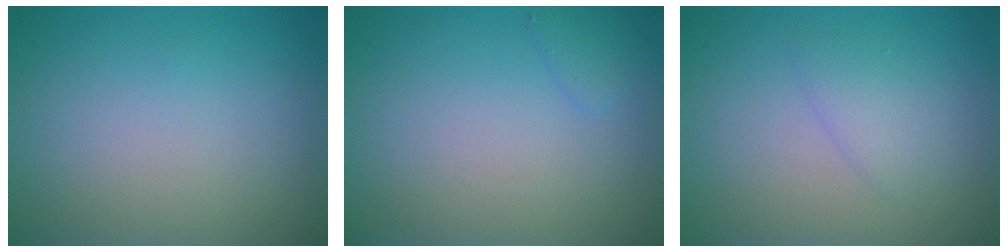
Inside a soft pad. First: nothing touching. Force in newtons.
{"total": 0.8, "press": 0.8, "slide": 0.1}
{"total": 1.7, "press": 1.7, "slide": 0.2}